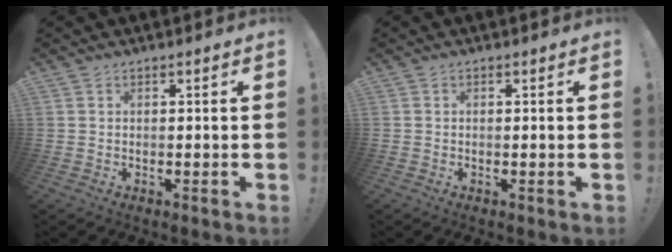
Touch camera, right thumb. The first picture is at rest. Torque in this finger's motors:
{"motor_torque": [-0.12, -0.05, -0.14, -0.12, 0.09]}